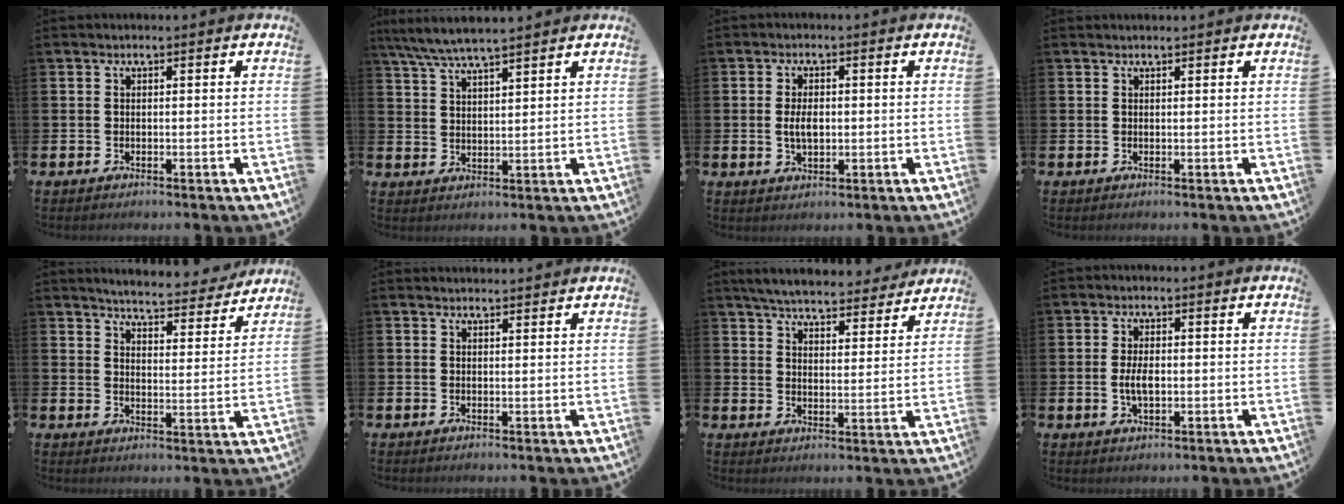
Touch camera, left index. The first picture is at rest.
{"total": 5.9, "force": [5.4, 0.4, 2.2], "torque": [-0.064, -0.016, 0.099]}
{"total": 3.5, "force": [0.1, 1.9, 2.9], "torque": [-0.049, 0.003, -0.002]}
{"total": 0.6, "force": [0.6, 0.0, 0.0], "torque": [0.010, -0.004, 0.009]}
{"total": 5.1, "force": [5.0, 0.4, 0.7], "torque": [-0.024, -0.041, 0.083]}
{"total": 1.4, "force": [1.4, 0.2, 0.0], "torque": [0.009, -0.006, 0.024]}
{"total": 5.9, "force": [5.8, 0.9, 1.2], "torque": [-0.043, -0.034, 0.101]}
{"total": 3.6, "force": [-0.3, 1.7, 3.1], "torque": [-0.066, 0.002, -0.008]}